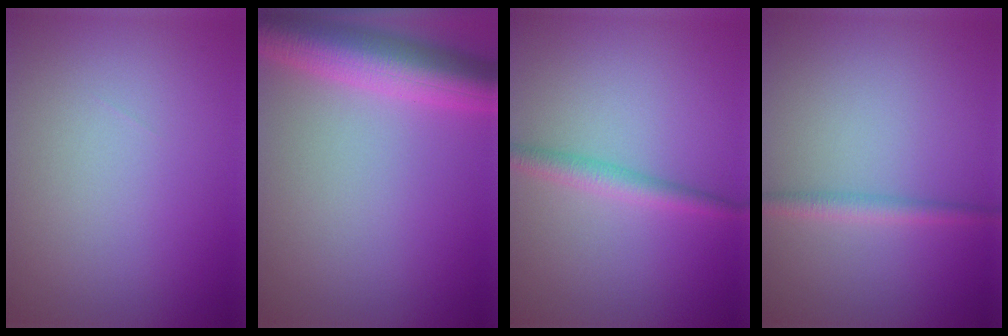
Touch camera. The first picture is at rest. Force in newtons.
{"total": 7.6, "press": 7.6, "slide": 0.3}
{"total": 2.2, "press": 2.2, "slide": 0.1}
{"total": 1.7, "press": 1.7, "slide": 0.1}